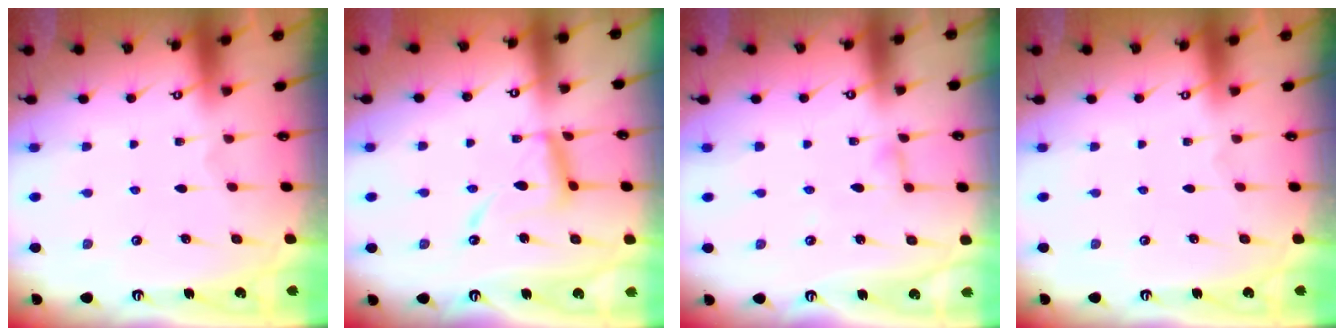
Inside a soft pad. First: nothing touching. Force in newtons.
{"total": 13.5, "press": 13.5, "slide": 1.2}
{"total": 3.0, "press": 3.0, "slide": 0.3}
{"total": 0.0}